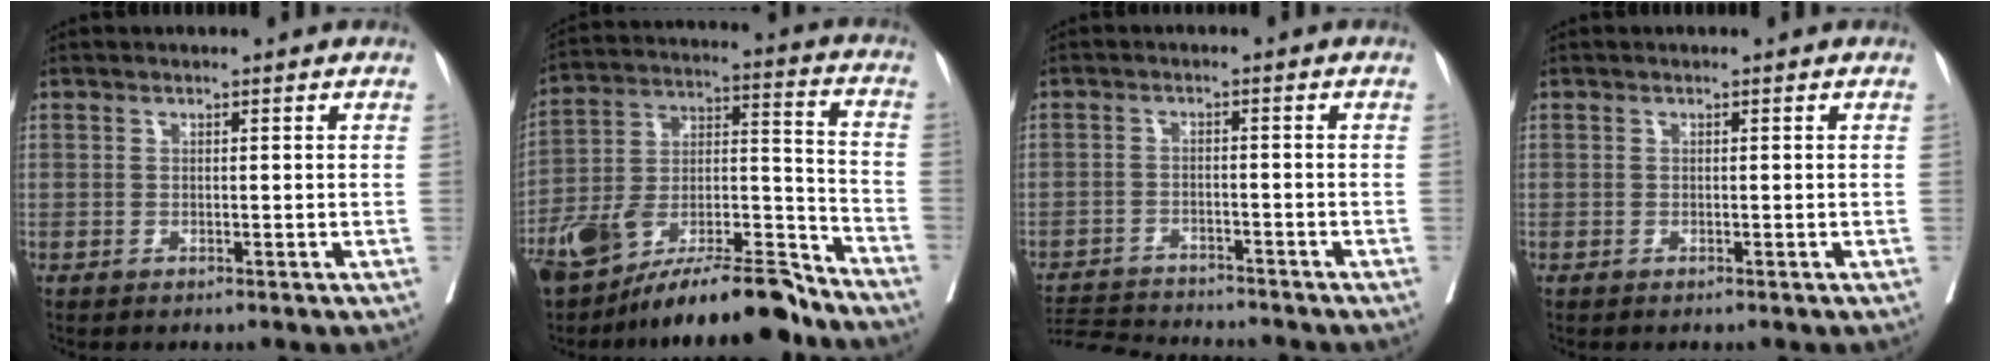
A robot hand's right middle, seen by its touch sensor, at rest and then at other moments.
{"total": 21.1, "force": [-17.3, 3.5, 11.4], "torque": [-0.197, 0.017, -0.304]}
{"total": 9.5, "force": [-9.2, 0.8, 2.1], "torque": [-0.034, -0.001, -0.145]}
{"total": 0.0}